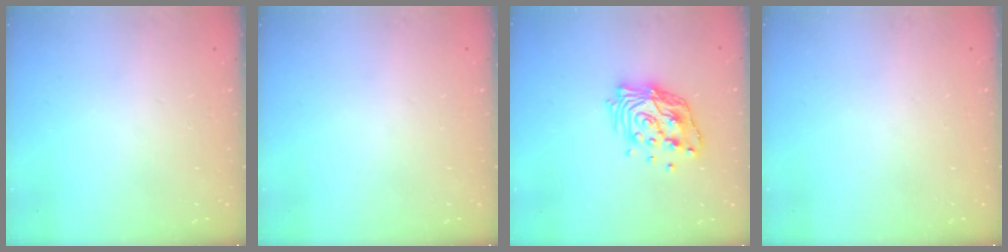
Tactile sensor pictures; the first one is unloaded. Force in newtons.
{"total": 0.0}
{"total": 14.3, "press": 14.2, "slide": 1.4}
{"total": 0.0}